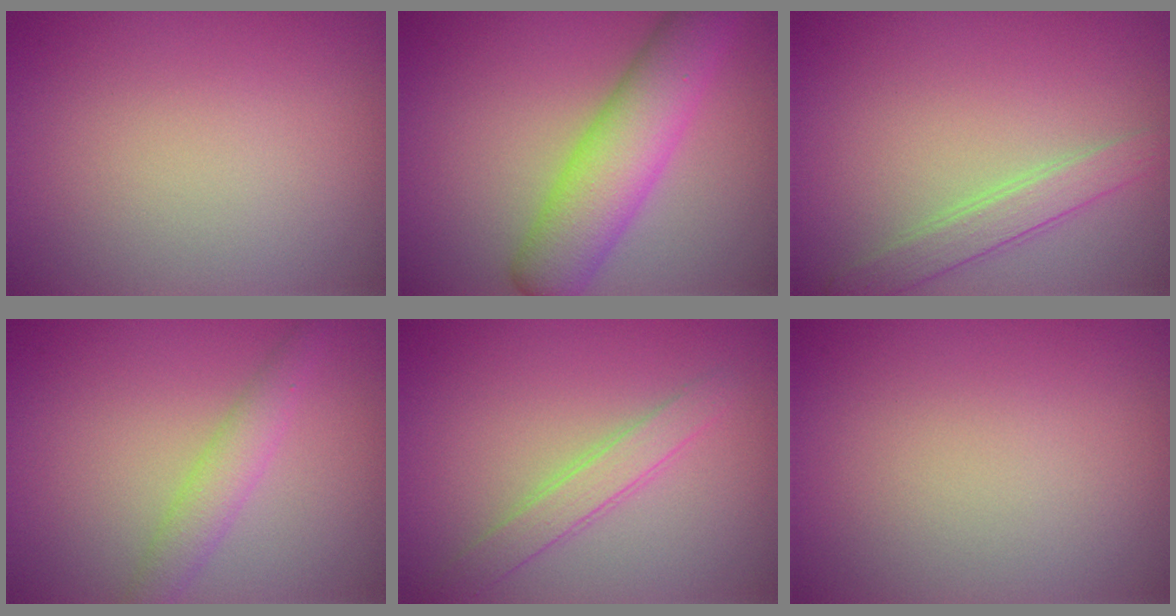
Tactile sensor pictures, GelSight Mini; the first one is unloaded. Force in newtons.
{"total": 6.4, "press": 6.4, "slide": 0.2}
{"total": 2.4, "press": 2.4, "slide": 0.1}
{"total": 2.4, "press": 2.4, "slide": 0.0}
{"total": 2.2, "press": 2.2, "slide": 0.1}
{"total": 0.0}